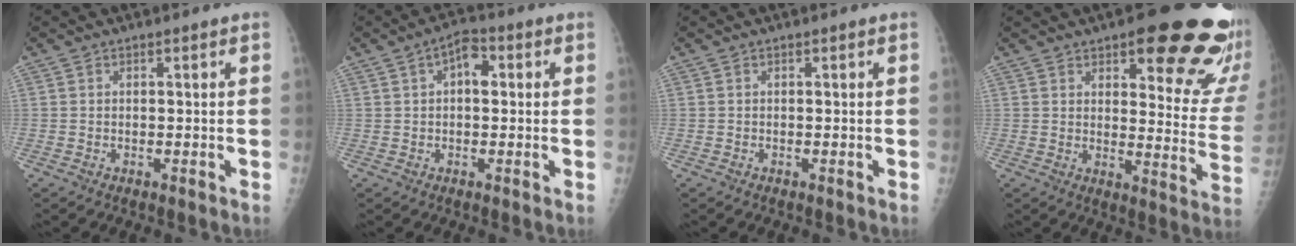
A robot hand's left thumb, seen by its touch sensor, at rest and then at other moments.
{"total": 4.8, "force": [1.0, 2.8, 3.8], "torque": [-0.044, 0.013, 0.010]}
{"total": 0.0}
{"total": 22.6, "force": [13.7, 7.2, 16.4], "torque": [-0.156, -0.070, 0.165]}